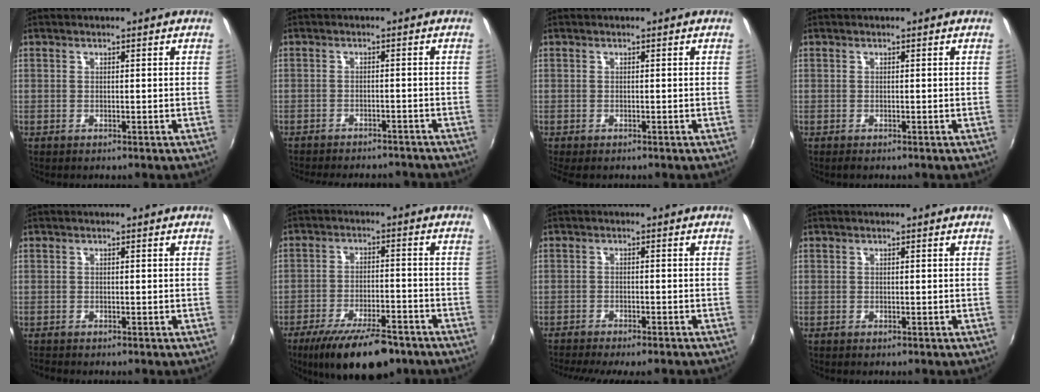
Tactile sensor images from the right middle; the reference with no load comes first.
{"total": 11.6, "force": [-10.2, 3.3, 4.4], "torque": [-0.100, -0.015, -0.135]}
{"total": 1.7, "force": [-1.2, 0.8, 0.9], "torque": [-0.019, -0.010, -0.017]}
{"total": 0.0}
{"total": 0.8, "force": [-0.8, 0.1, 0.3], "torque": [-0.008, -0.003, -0.015]}
{"total": 14.9, "force": [-11.0, 4.6, 8.9], "torque": [-0.175, -0.025, -0.170]}
{"total": 9.4, "force": [-8.2, 1.0, 4.5], "torque": [-0.100, -0.025, -0.123]}
{"total": 0.0}